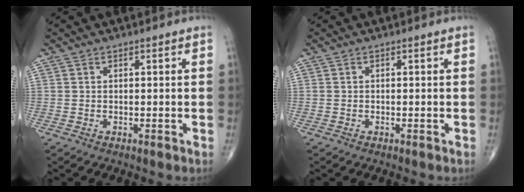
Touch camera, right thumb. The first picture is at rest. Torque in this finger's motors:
{"motor_torque": [0.42, 0.23, -0.15, -0.05, -0.01]}